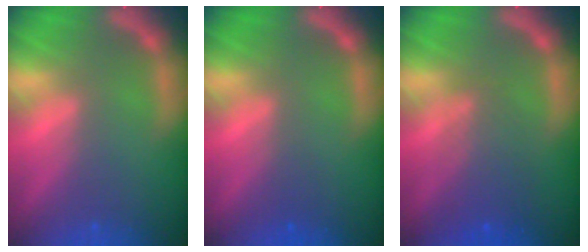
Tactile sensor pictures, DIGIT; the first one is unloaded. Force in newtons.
{"total": 0.9}
{"total": 4.1}